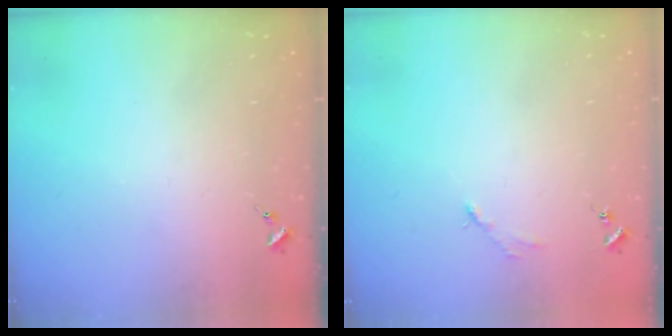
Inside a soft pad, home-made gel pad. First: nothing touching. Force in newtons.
{"total": 2.9, "press": 2.9, "slide": 0.4}